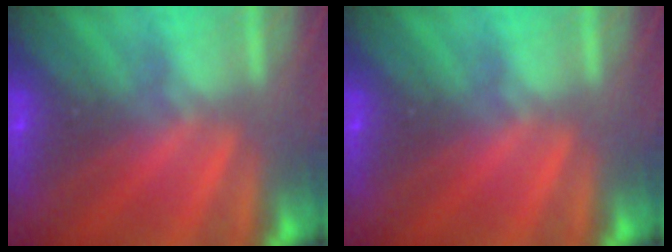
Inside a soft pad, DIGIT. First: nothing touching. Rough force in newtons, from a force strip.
{"total": 0.0}